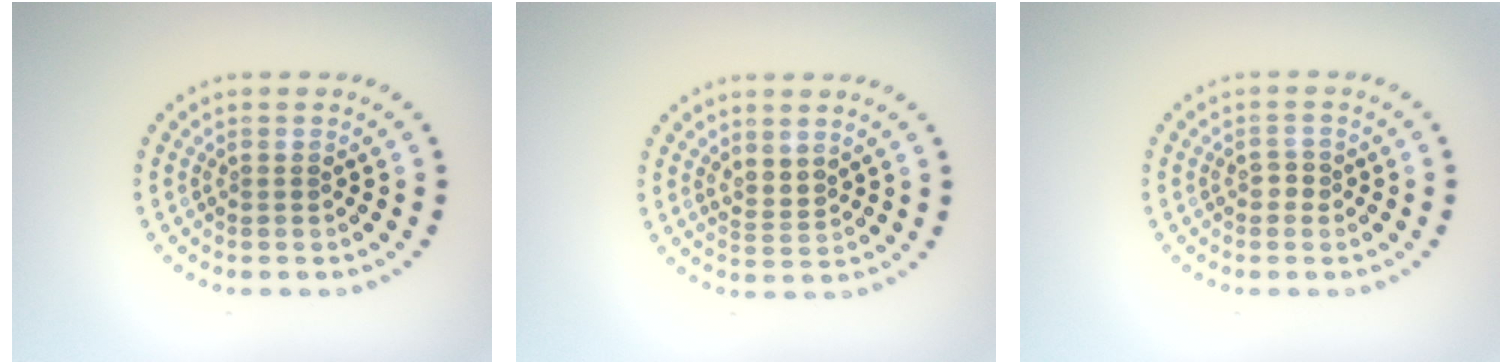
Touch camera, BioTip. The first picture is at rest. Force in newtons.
{"total": 1.7, "press": 1.2, "slide": 1.1}
{"total": 1.0, "press": 1.0, "slide": 0.3}